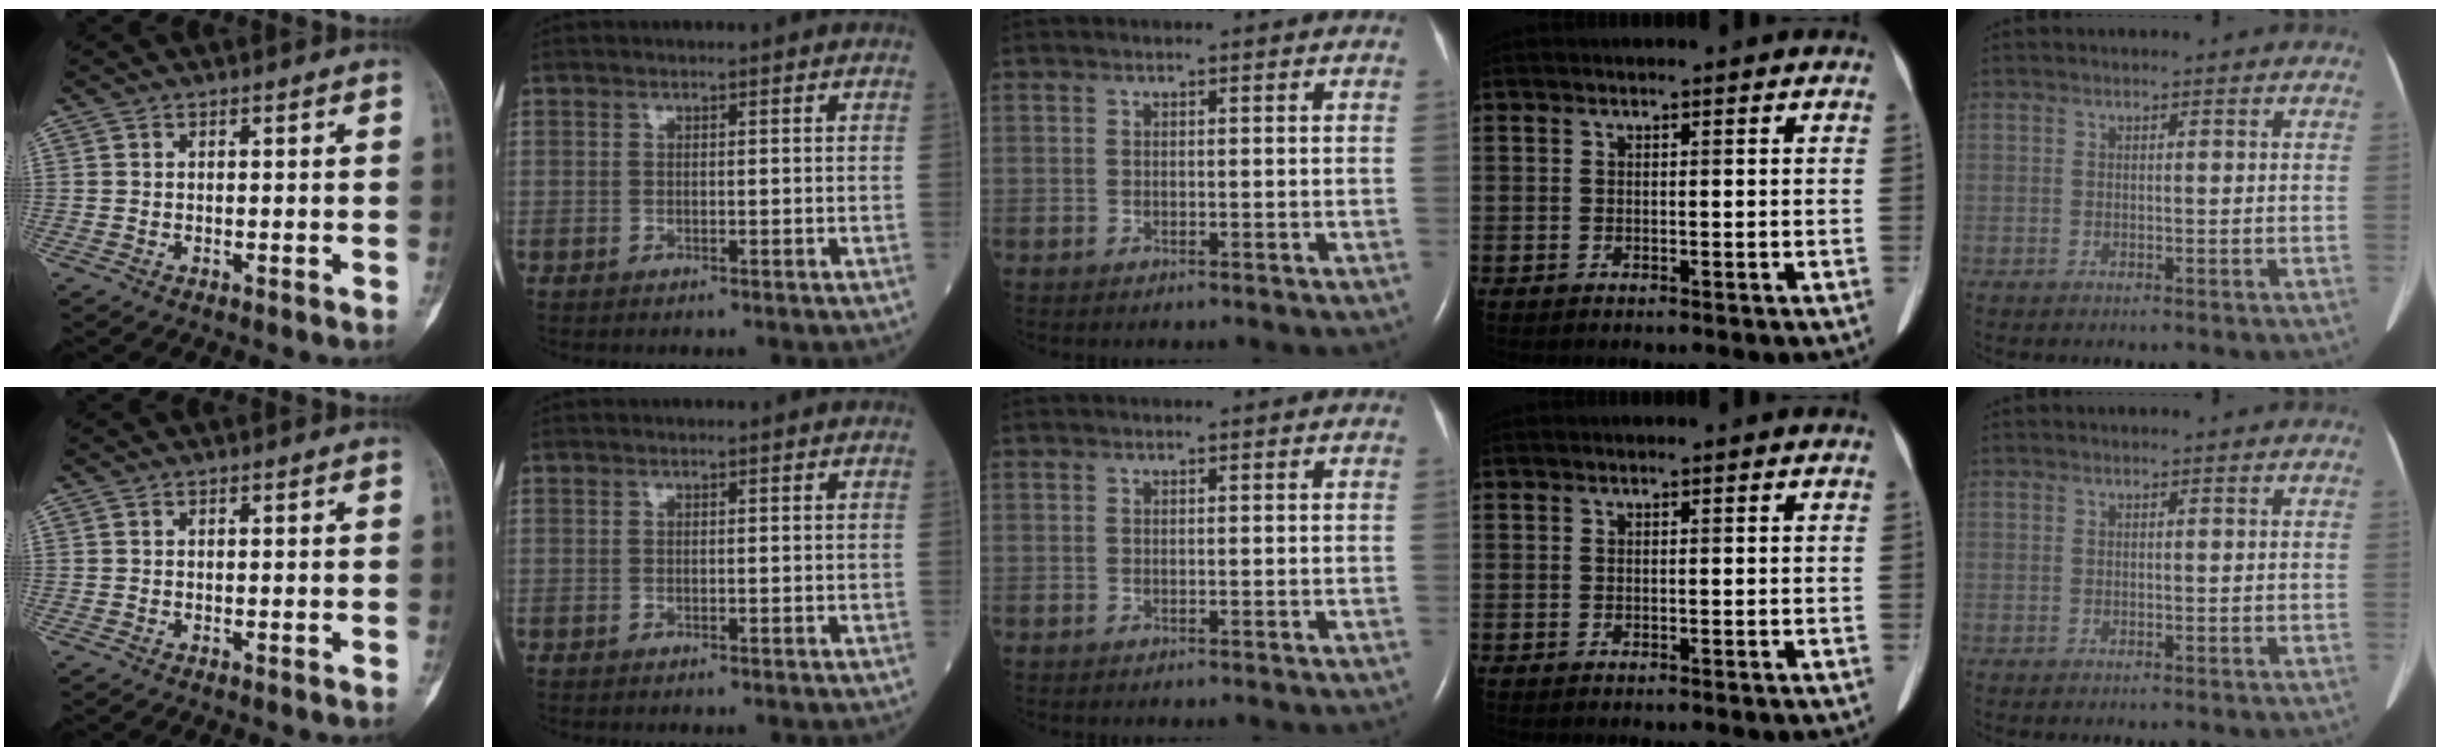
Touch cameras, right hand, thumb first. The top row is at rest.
{}